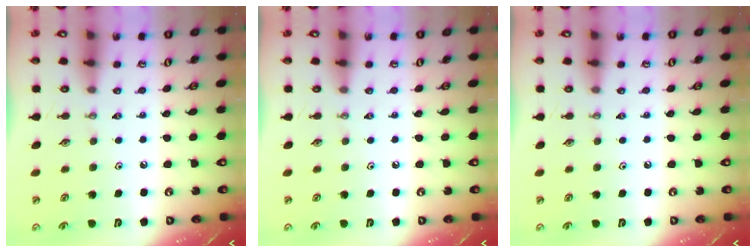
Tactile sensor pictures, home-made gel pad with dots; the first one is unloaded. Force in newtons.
{"total": 0.0}
{"total": 0.0}